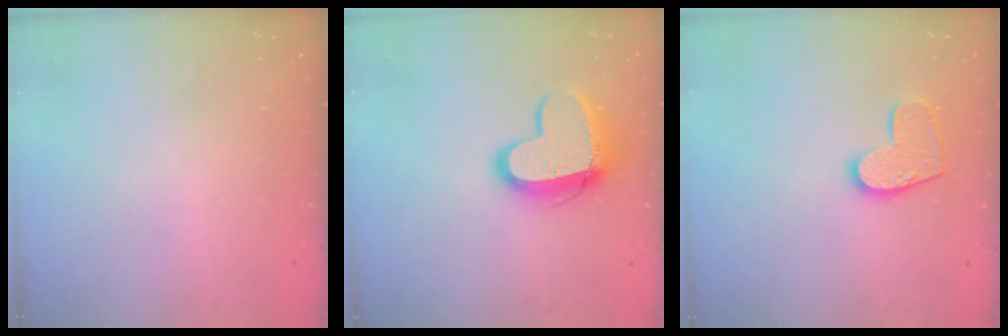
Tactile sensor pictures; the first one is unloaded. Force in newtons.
{"total": 13.1, "press": 13.0, "slide": 1.1}
{"total": 10.2, "press": 10.2, "slide": 0.2}